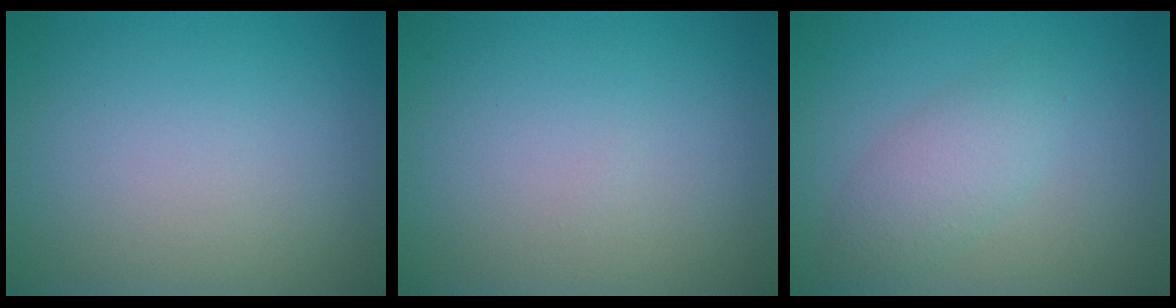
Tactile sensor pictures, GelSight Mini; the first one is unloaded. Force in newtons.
{"total": 0.0}
{"total": 2.7, "press": 2.7, "slide": 0.0}